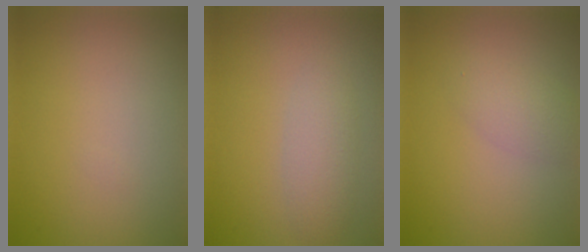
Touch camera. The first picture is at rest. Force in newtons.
{"total": 2.1, "press": 2.1, "slide": 0.1}
{"total": 2.2, "press": 2.2, "slide": 0.1}